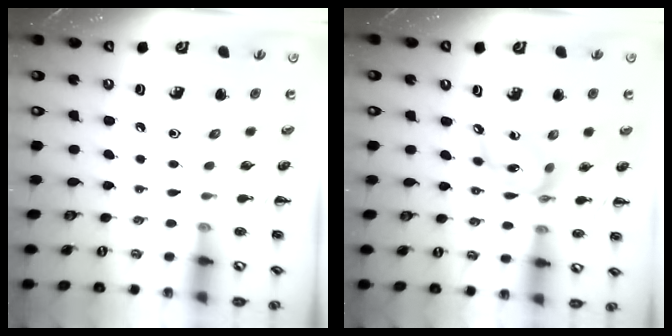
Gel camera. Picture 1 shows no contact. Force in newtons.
{"total": 10.5, "press": 10.2, "slide": 2.6}